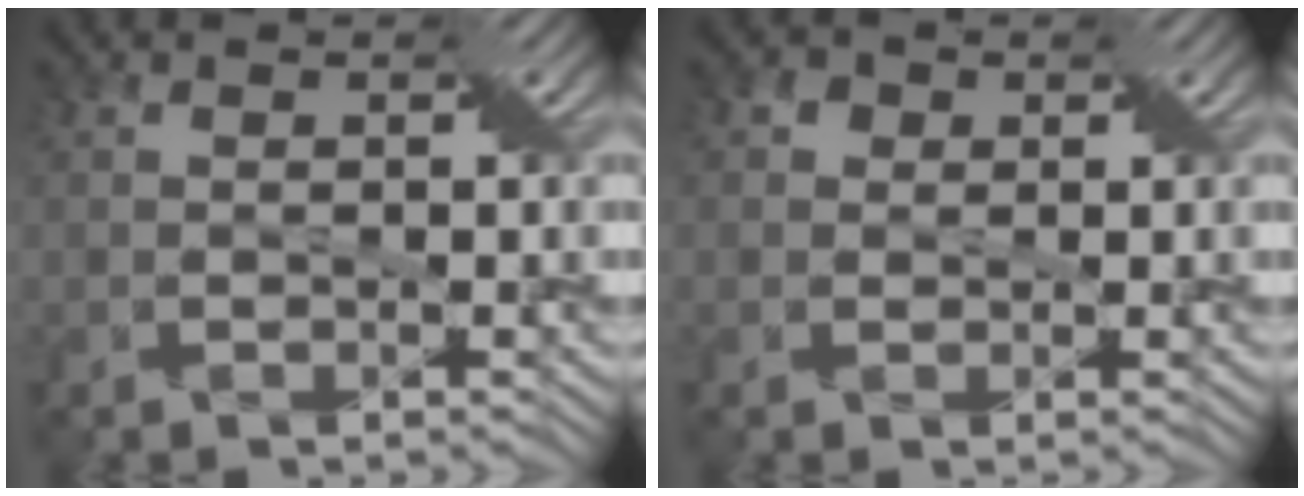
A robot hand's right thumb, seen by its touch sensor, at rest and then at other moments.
{"total": 2.6, "force": [1.2, 2.2, 0.8], "torque": [-0.013, 0.004, 0.005]}